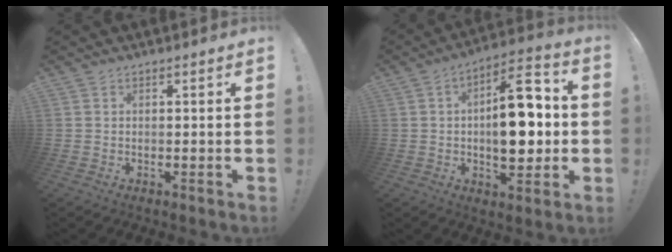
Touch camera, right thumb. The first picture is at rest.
{"total": 17.2, "force": [-0.5, 8.6, 14.9], "torque": [-0.209, 0.012, -0.010]}